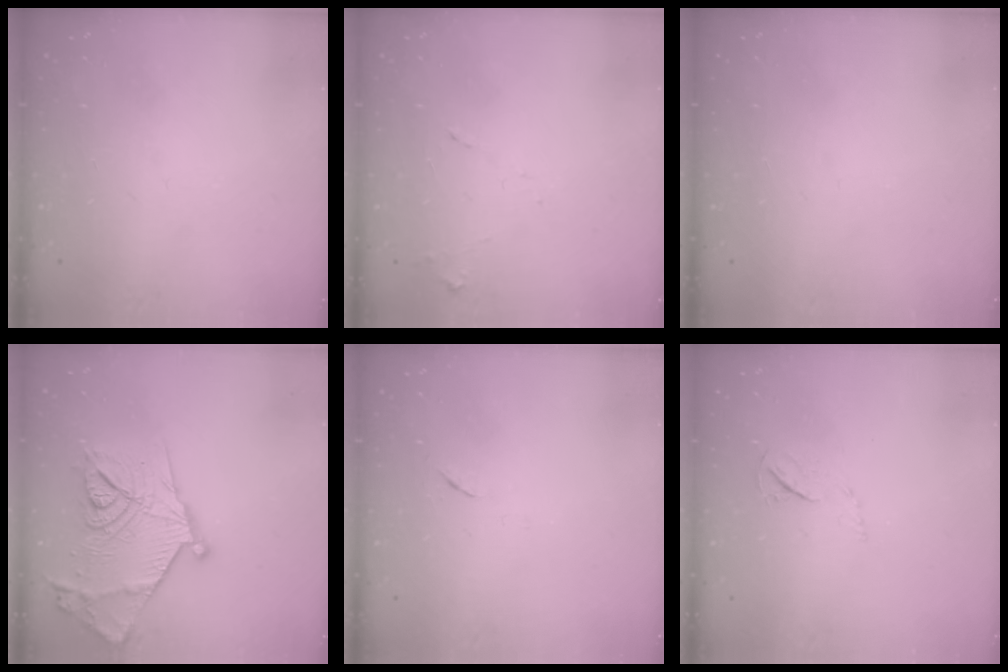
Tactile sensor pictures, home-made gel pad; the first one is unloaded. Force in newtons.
{"total": 7.6, "press": 7.6, "slide": 0.6}
{"total": 1.6, "press": 1.5, "slide": 0.1}
{"total": 22.3, "press": 22.3, "slide": 1.1}
{"total": 3.5, "press": 3.4, "slide": 0.6}
{"total": 4.4, "press": 4.4, "slide": 0.6}